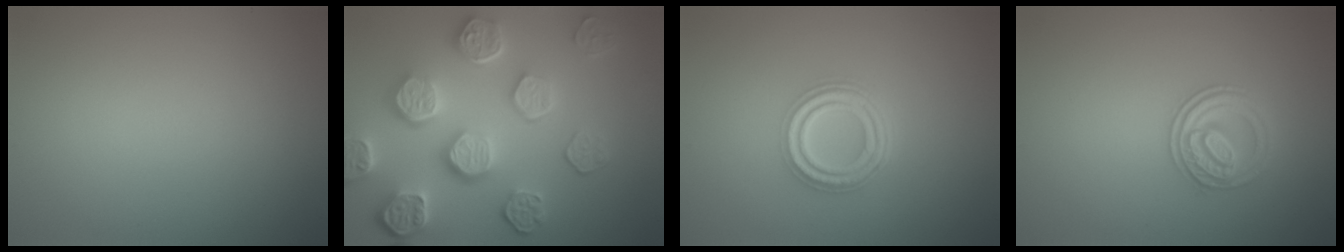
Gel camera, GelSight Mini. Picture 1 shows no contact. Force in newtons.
{"total": 8.4, "press": 6.2, "slide": 5.7}
{"total": 4.8, "press": 3.5, "slide": 3.3}
{"total": 2.6, "press": 2.5, "slide": 0.7}